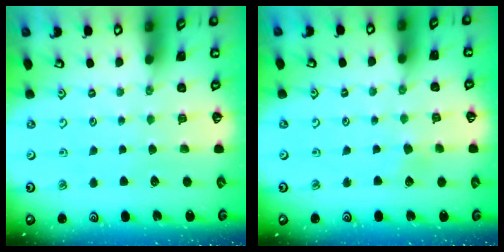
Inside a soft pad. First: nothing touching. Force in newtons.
{"total": 2.8, "press": 2.8, "slide": 0.3}